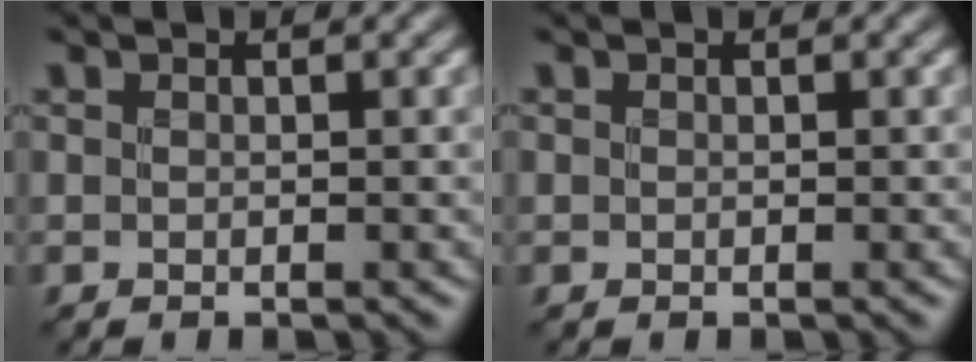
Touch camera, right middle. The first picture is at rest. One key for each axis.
{"total": 0.0}